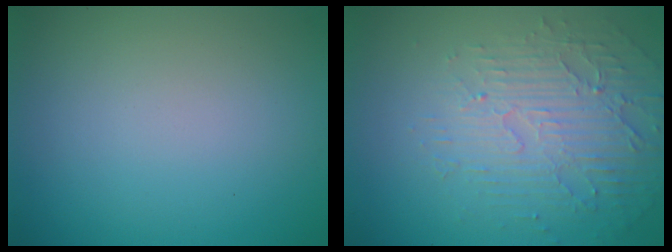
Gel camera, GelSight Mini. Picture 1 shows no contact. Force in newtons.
{"total": 5.3, "press": 3.4, "slide": 4.0}